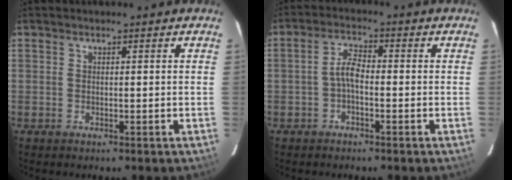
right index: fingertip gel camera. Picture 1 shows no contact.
{"total": 3.4, "force": [-1.2, 1.3, 2.9], "torque": [-0.061, 0.013, -0.026]}